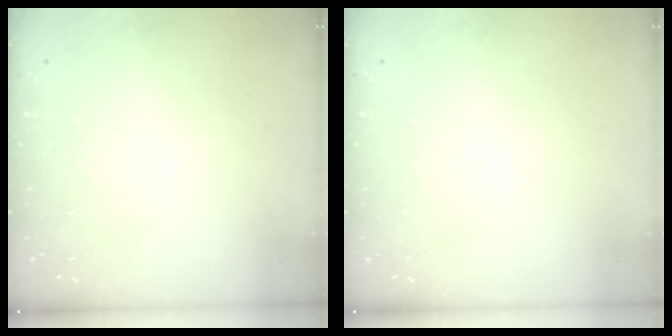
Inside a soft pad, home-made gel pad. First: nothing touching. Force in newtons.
{"total": 0.0}